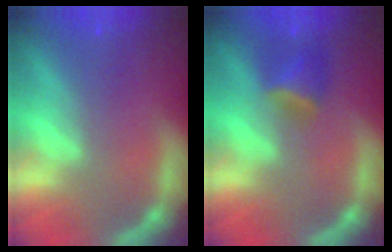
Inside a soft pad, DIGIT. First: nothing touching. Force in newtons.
{"total": 2.9}